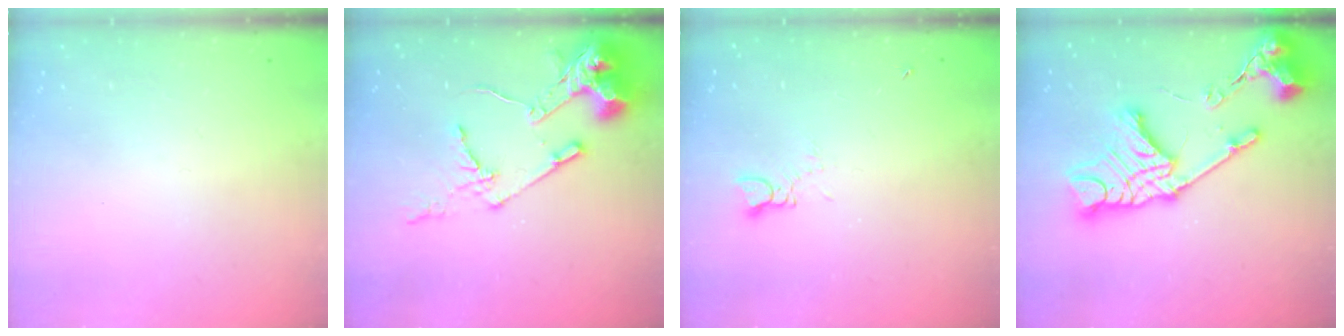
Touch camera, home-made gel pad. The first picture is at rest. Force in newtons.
{"total": 14.5, "press": 14.4, "slide": 1.5}
{"total": 1.2, "press": 1.1, "slide": 0.1}
{"total": 20.6, "press": 20.5, "slide": 2.0}